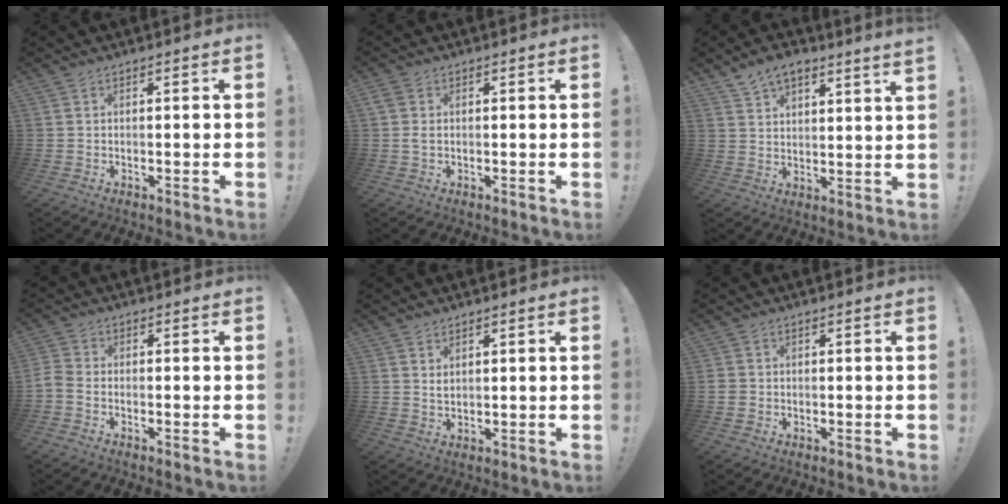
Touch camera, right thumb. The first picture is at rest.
{"total": 2.4, "force": [0.3, 1.6, 1.8], "torque": [-0.042, 0.004, 0.005]}
{"total": 6.3, "force": [5.4, 1.5, 3.0], "torque": [-0.047, -0.030, 0.097]}
{"total": 2.9, "force": [-1.6, 1.5, 1.9], "torque": [-0.044, 0.001, -0.030]}
{"total": 1.9, "force": [1.4, 1.0, 0.8], "torque": [-0.004, -0.010, 0.024]}
{"total": 1.5, "force": [-0.4, 1.3, 0.5], "torque": [-0.010, 0.006, -0.007]}